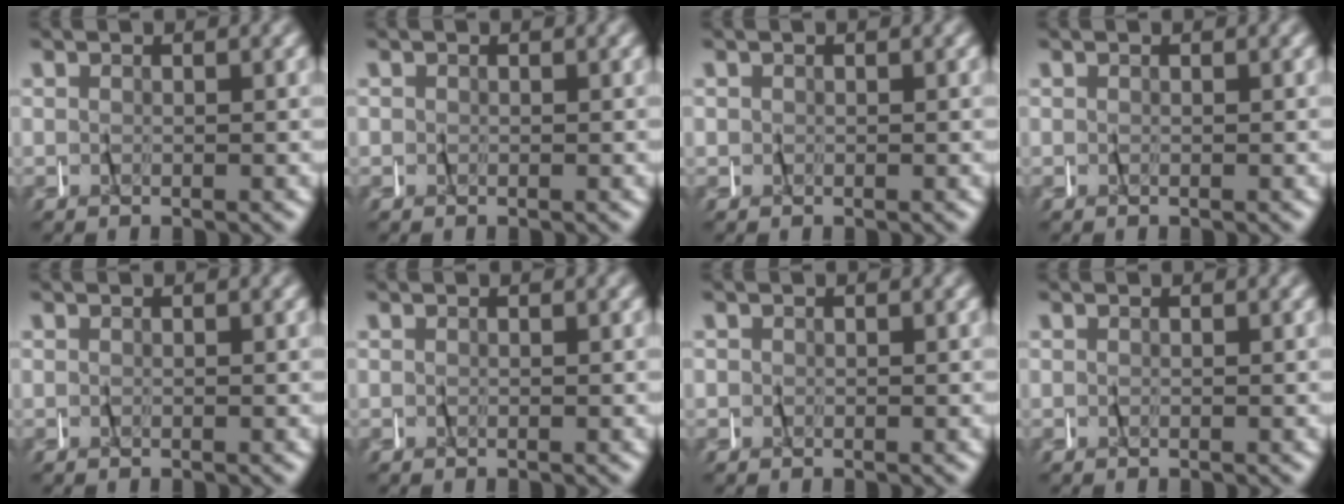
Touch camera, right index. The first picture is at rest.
{"total": 0.7, "force": [0.1, 0.6, 0.2], "torque": [-0.010, -0.001, 0.002]}
{"total": 0.6, "force": [0.1, 0.6, 0.2], "torque": [-0.007, -0.001, 0.003]}
{"total": 0.0}
{"total": 0.0}
{"total": 0.0}
{"total": 1.0, "force": [0.1, 0.9, 0.4], "torque": [-0.014, -0.002, 0.004]}
{"total": 0.0}